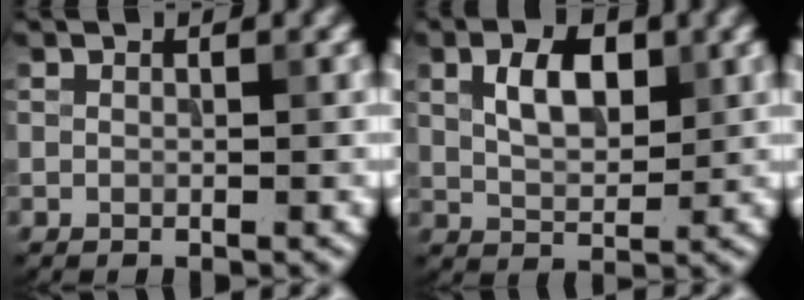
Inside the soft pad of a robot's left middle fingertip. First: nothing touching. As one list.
[{"total": 4.3, "force": [1.3, 2.4, 3.3], "torque": [-0.065, 0.005, 0.026]}]